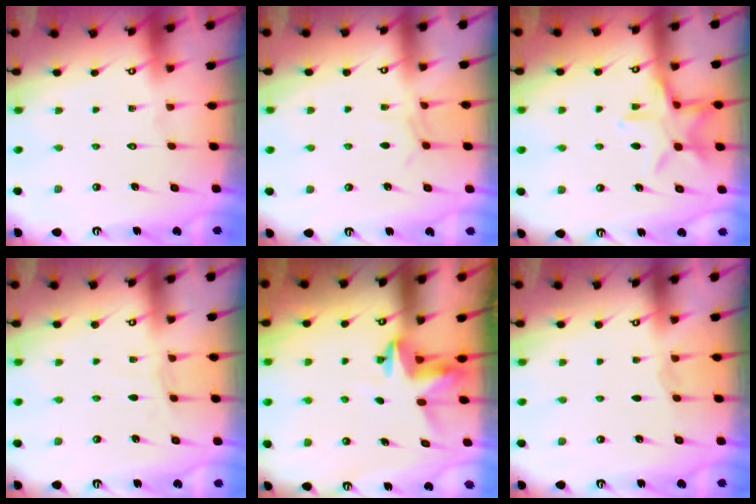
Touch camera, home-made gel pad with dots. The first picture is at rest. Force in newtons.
{"total": 3.4, "press": 3.4, "slide": 0.3}
{"total": 11.8, "press": 11.8, "slide": 0.8}
{"total": 2.4, "press": 2.4, "slide": 0.3}
{"total": 3.8, "press": 3.8, "slide": 0.3}
{"total": 2.3, "press": 2.3, "slide": 0.4}